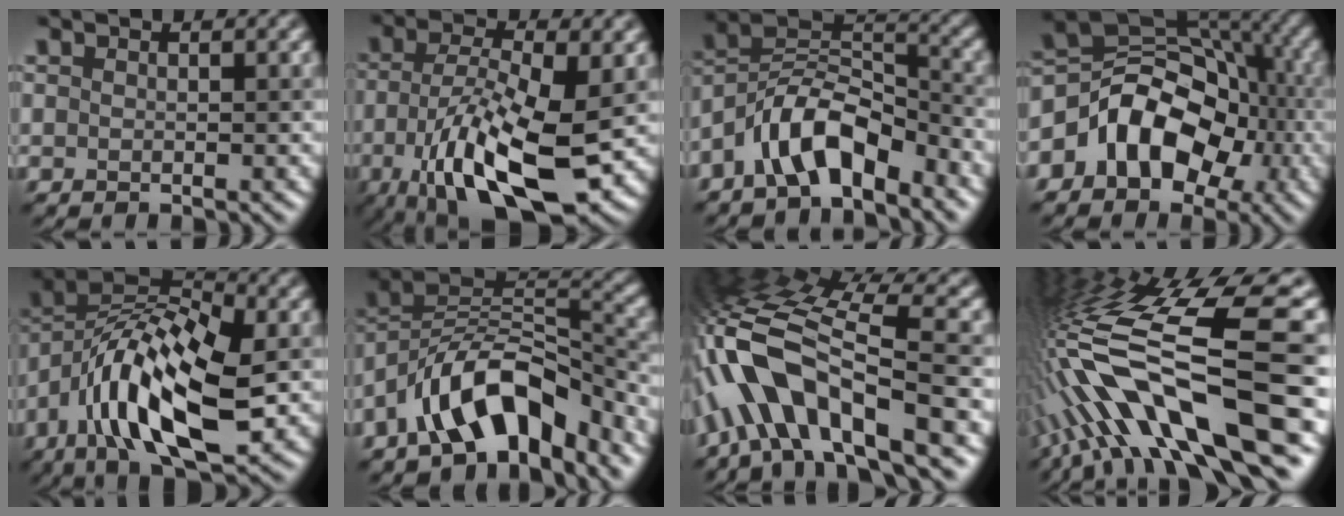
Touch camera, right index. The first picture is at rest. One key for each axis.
{"total": 12.3, "fx": -3.9, "fy": 4.3, "fz": 10.9, "tx": -0.208, "ty": -0.009, "tz": -0.068}
{"total": 7.2, "fx": -4.6, "fy": 3.0, "fz": 4.6, "tx": -0.066, "ty": 0.016, "tz": -0.091}
{"total": 8.2, "fx": -2.7, "fy": 5.9, "fz": 4.9, "tx": -0.056, "ty": 0.022, "tz": -0.056}
{"total": 12.3, "fx": -2.9, "fy": 5.5, "fz": 10.6, "tx": -0.174, "ty": 0.022, "tz": -0.058}
{"total": 9.1, "fx": -5.4, "fy": 4.3, "fz": 5.9, "tx": -0.073, "ty": 0.016, "tz": -0.101}
{"total": 11.3, "fx": -4.6, "fy": 3.6, "fz": 9.7, "tx": -0.176, "ty": 0.030, "tz": -0.084}
{"total": 14.7, "fx": -4.7, "fy": 3.2, "fz": 13.5, "tx": -0.243, "ty": 0.027, "tz": -0.063}